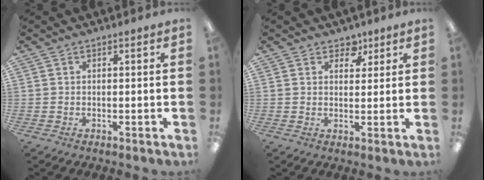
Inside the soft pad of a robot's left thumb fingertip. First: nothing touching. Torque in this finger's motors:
{"motor_torque": [-0.08, -0.03, -0.07, -0.13, 0.04]}